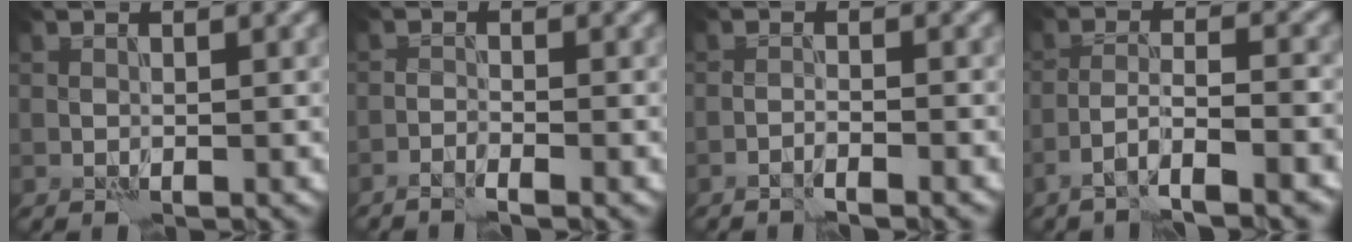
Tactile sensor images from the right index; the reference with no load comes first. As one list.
[{"total": 1.5, "force": [-1.3, -0.2, 0.7], "torque": [-0.018, 0.000, -0.030]}, {"total": 1.3, "force": [-1.2, -0.2, 0.5], "torque": [-0.007, 0.001, -0.026]}, {"total": 5.0, "force": [-3.4, 0.7, 3.5], "torque": [-0.057, 0.004, -0.063]}]